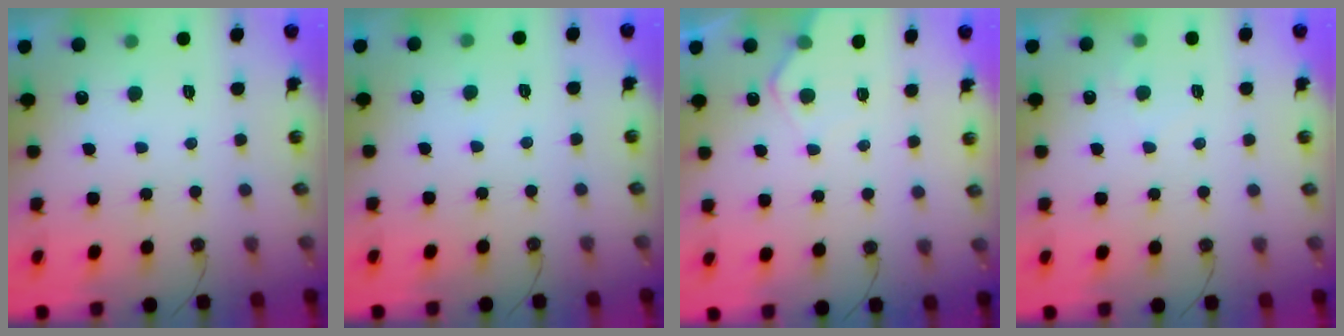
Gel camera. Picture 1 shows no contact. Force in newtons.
{"total": 2.4, "press": 2.3, "slide": 0.4}
{"total": 6.8, "press": 6.7, "slide": 0.5}
{"total": 3.3, "press": 3.3, "slide": 0.4}